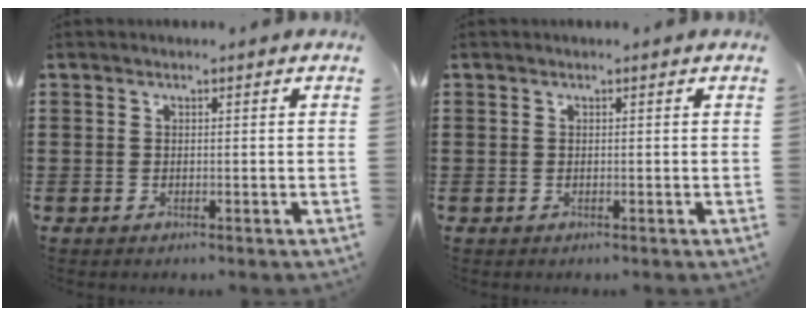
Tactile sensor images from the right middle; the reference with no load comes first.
{"total": 0.0}